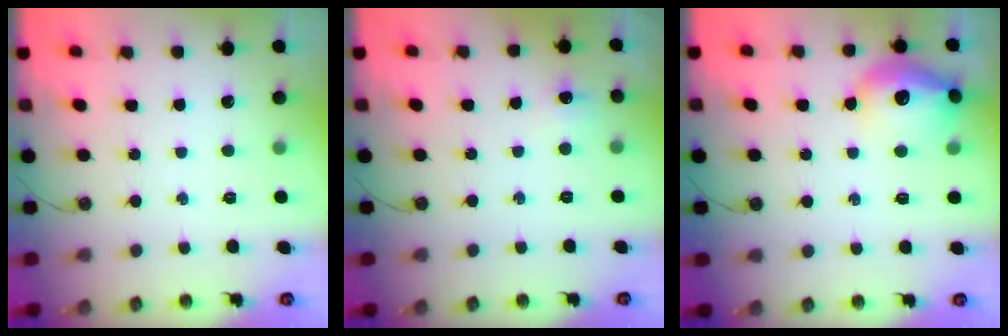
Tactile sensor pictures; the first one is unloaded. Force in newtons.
{"total": 4.9, "press": 4.9, "slide": 0.7}
{"total": 14.8, "press": 14.7, "slide": 1.1}